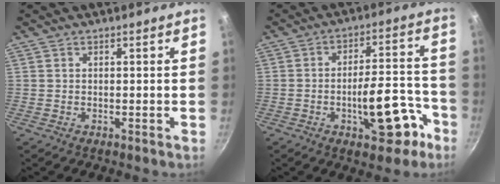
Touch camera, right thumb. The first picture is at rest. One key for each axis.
{"total": 13.5, "fx": -5.9, "fy": 5.7, "fz": 10.7, "tx": -0.118, "ty": 0.057, "tz": -0.075}